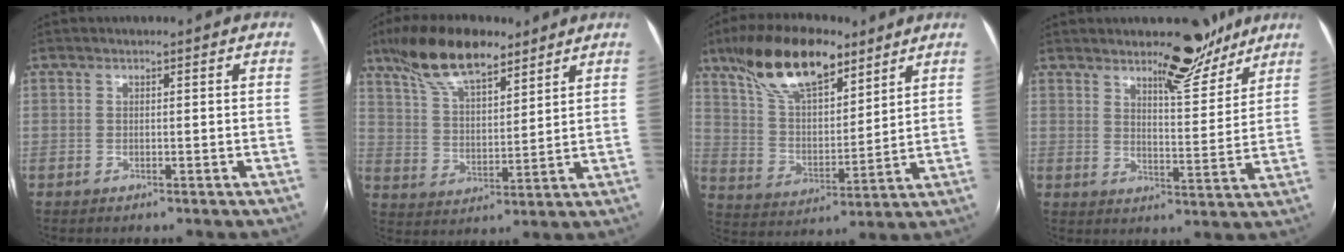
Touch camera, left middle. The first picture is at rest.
{"total": 12.9, "force": [9.6, 4.2, 7.6], "torque": [-0.145, 0.020, 0.175]}
{"total": 16.2, "force": [11.0, 6.1, 10.2], "torque": [-0.191, 0.025, 0.205]}
{"total": 8.2, "force": [6.8, 2.1, 4.1], "torque": [-0.056, -0.014, 0.104]}